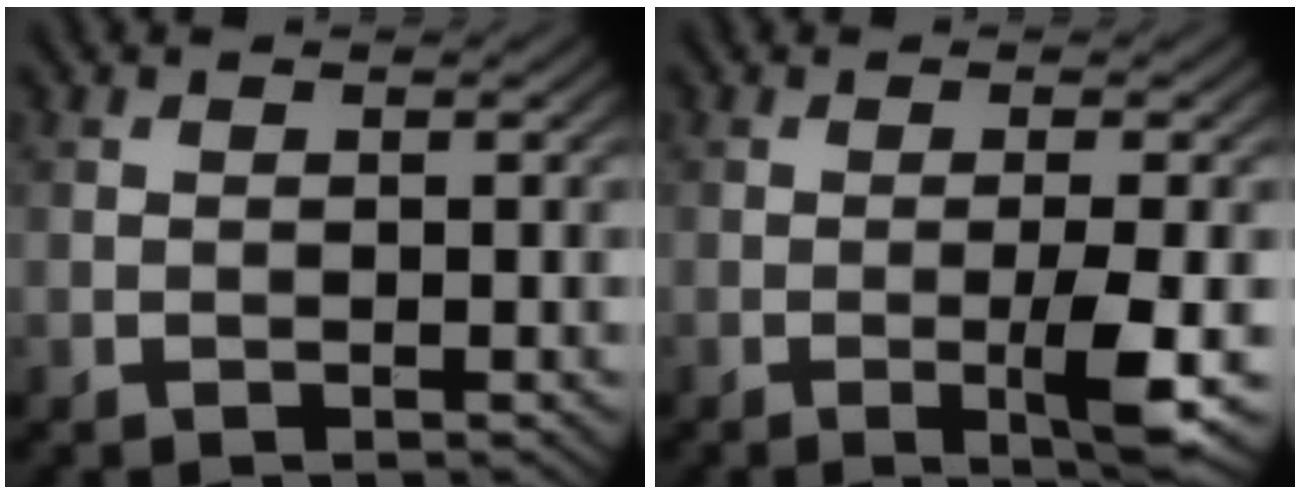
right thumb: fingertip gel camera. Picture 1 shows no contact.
{"total": 4.8, "force": [-1.2, 0.3, 4.6], "torque": [-0.081, 0.000, -0.021]}